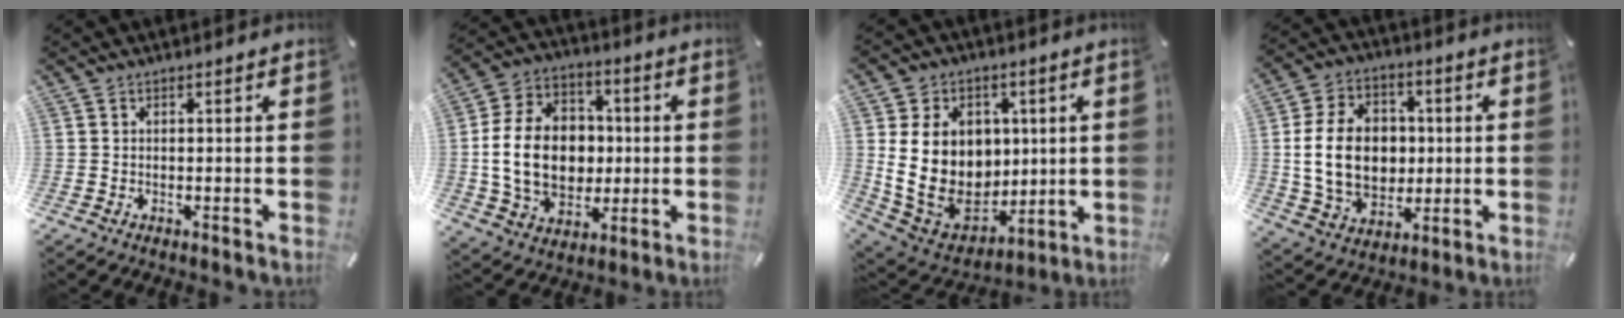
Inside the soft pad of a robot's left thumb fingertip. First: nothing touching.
{"total": 18.2, "force": [-0.9, 14.4, 11.1], "torque": [-0.234, 0.010, -0.010]}
{"total": 18.1, "force": [2.7, 15.0, 9.9], "torque": [-0.188, -0.032, 0.060]}
{"total": 16.9, "force": [0.1, 13.1, 10.7], "torque": [-0.224, 0.012, 0.005]}